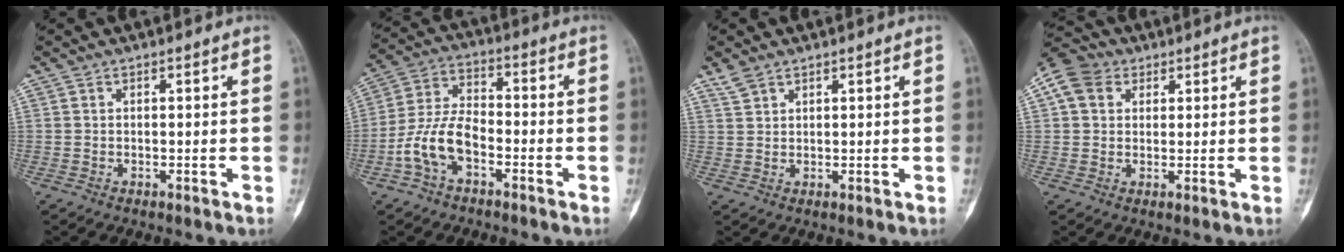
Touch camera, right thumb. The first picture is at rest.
{"total": 9.9, "force": [-4.0, 5.5, 7.1], "torque": [-0.144, 0.038, -0.082]}
{"total": 2.5, "force": [2.0, 1.2, 1.0], "torque": [-0.017, 0.000, 0.045]}
{"total": 7.6, "force": [2.9, 6.1, 3.6], "torque": [-0.057, 0.011, 0.048]}